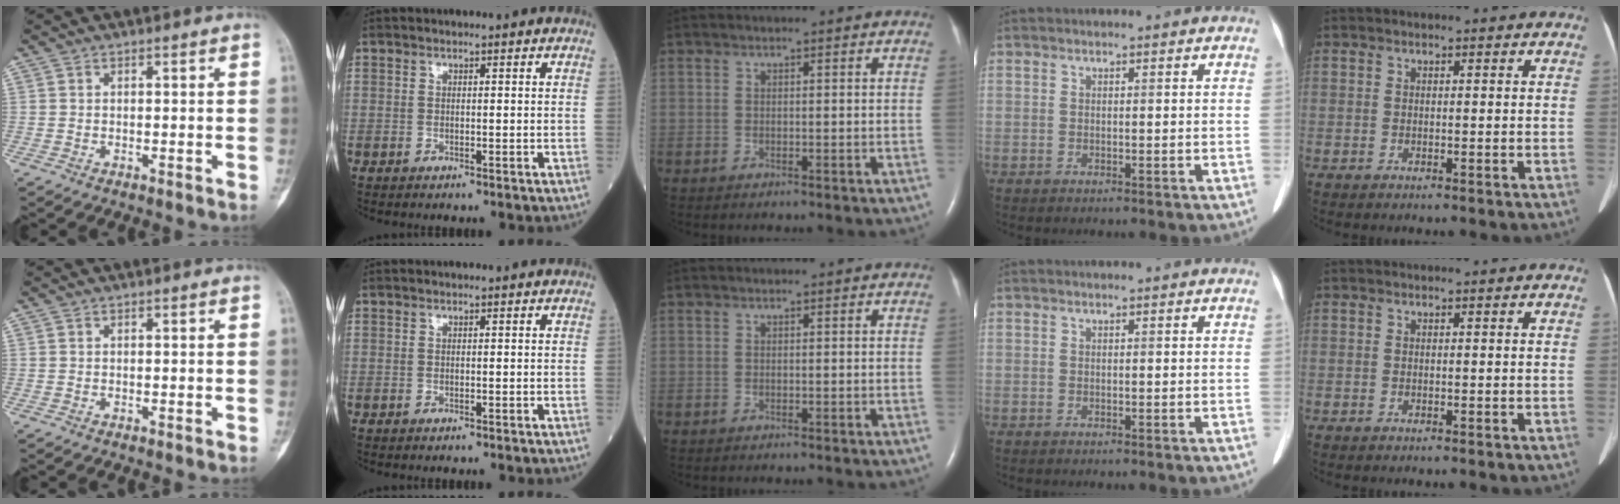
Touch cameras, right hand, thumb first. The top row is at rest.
{}